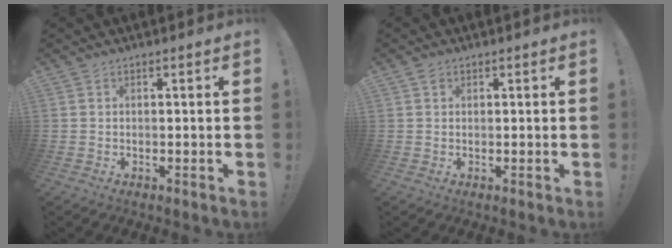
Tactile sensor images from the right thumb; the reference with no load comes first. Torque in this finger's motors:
{"motor_torque": [-0.23, 0.44, 0.43, 0.01, 0.00]}